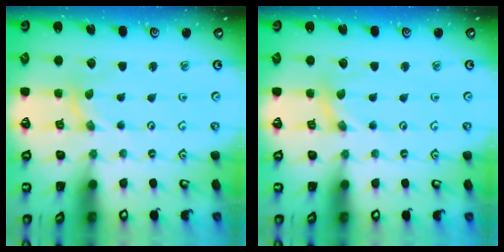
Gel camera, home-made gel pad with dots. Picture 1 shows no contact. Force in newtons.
{"total": 0.0}